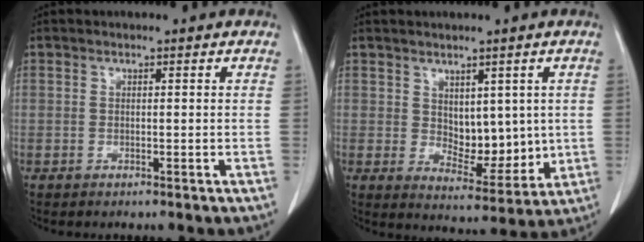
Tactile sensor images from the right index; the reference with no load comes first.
{"total": 7.6, "force": [1.0, 4.2, 6.2], "torque": [-0.084, -0.007, 0.034]}